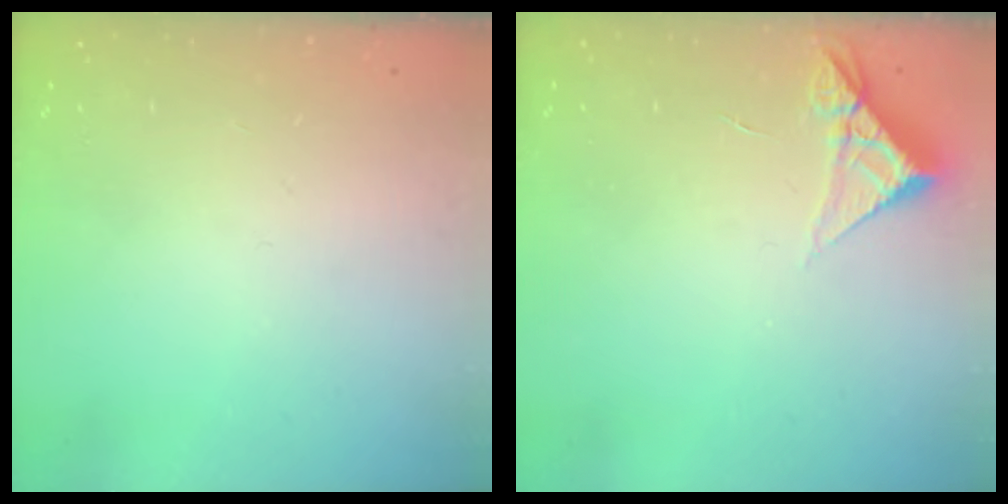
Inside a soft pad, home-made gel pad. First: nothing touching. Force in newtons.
{"total": 5.2, "press": 5.2, "slide": 0.3}